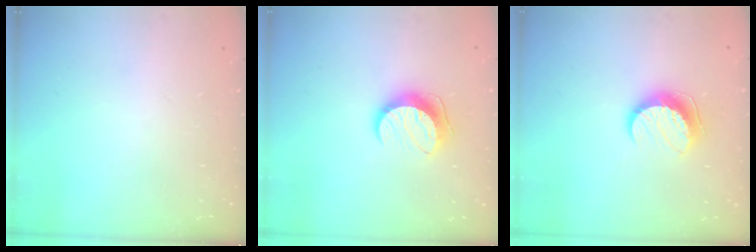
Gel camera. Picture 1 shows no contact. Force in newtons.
{"total": 9.8, "press": 9.8, "slide": 0.1}
{"total": 9.6, "press": 9.6, "slide": 0.4}